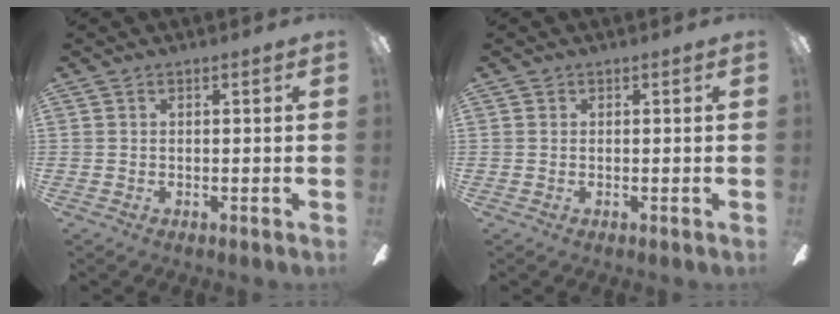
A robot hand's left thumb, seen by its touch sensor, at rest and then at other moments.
{"total": 0.0}